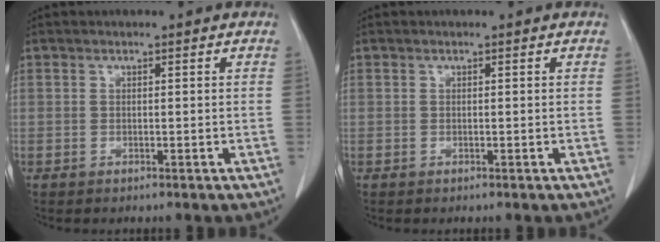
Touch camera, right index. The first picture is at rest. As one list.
[{"total": 0.0}]